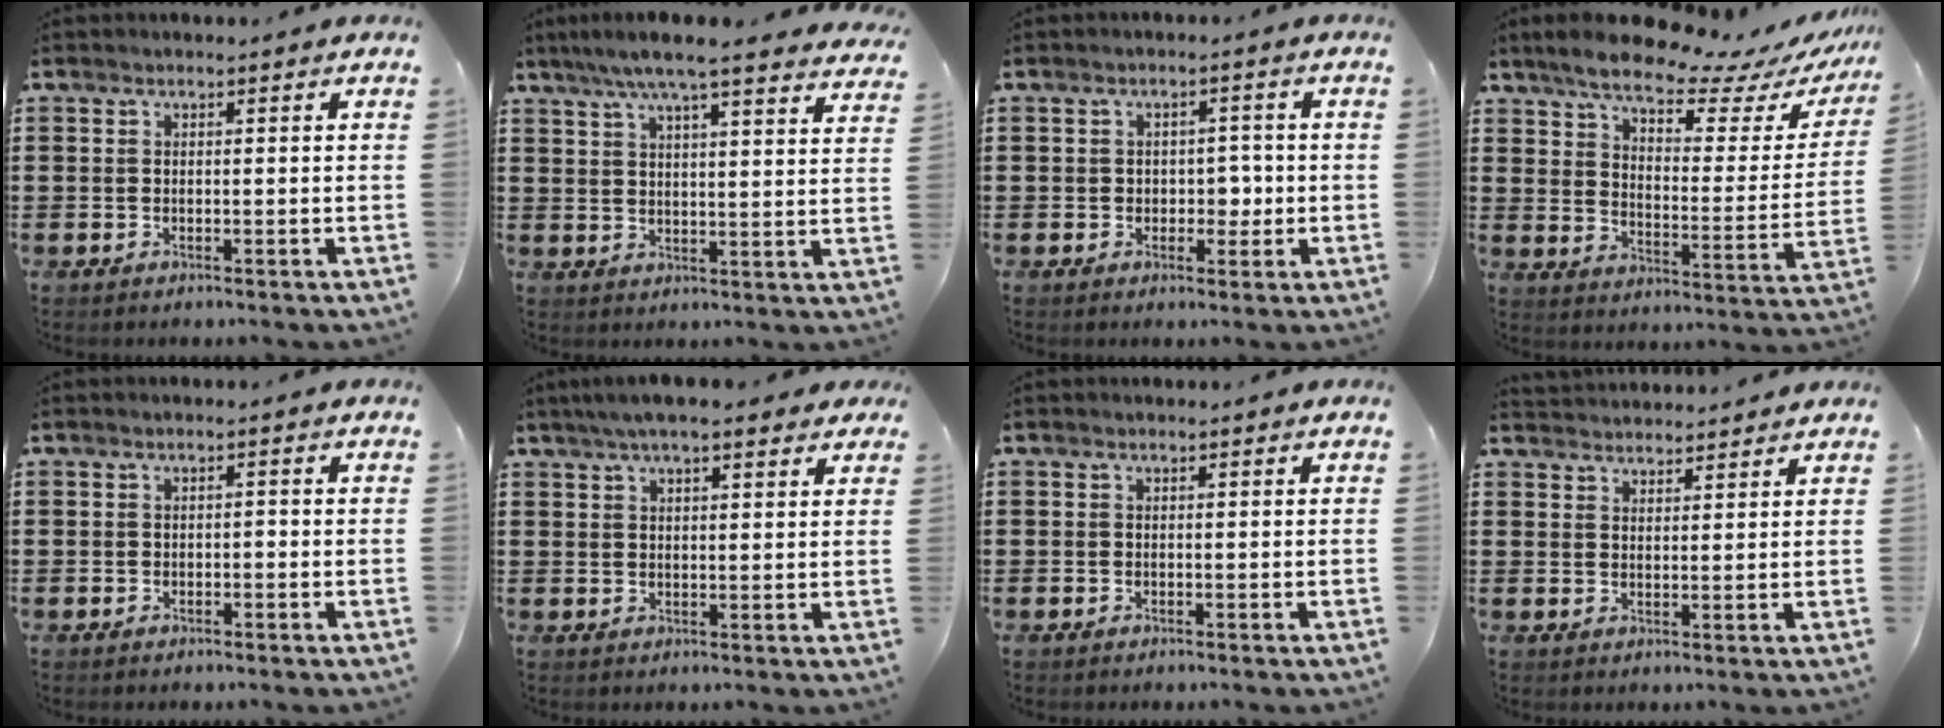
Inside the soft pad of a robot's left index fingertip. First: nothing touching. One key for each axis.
{"total": 6.7, "fx": 5.8, "fy": 0.0, "fz": 3.4, "tx": -0.086, "ty": -0.020, "tz": 0.099}
{"total": 3.3, "fx": -0.2, "fy": 2.6, "fz": 2.1, "tx": -0.033, "ty": 0.001, "tz": -0.013}
{"total": 9.1, "fx": 8.0, "fy": 1.8, "fz": 4.0, "tx": -0.098, "ty": -0.047, "tz": 0.135}
{"total": 0.6, "fx": -0.3, "fy": 0.3, "fz": 0.4, "tx": -0.011, "ty": -0.001, "tz": -0.006}
{"total": 5.2, "fx": 3.8, "fy": 1.2, "fz": 3.3, "tx": -0.071, "ty": 0.004, "tz": 0.068}
{"total": 0.0}
{"total": 2.7, "fx": 2.6, "fy": 0.2, "fz": -0.4, "tx": 0.000, "ty": -0.005, "tz": 0.051}